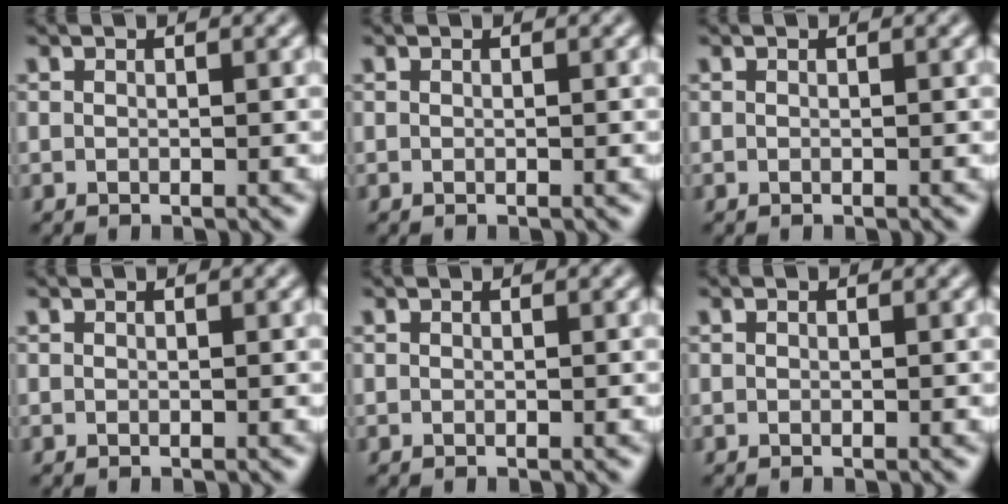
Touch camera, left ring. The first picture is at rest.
{"total": 0.0}
{"total": 0.0}
{"total": 0.0}
{"total": 0.0}
{"total": 0.0}